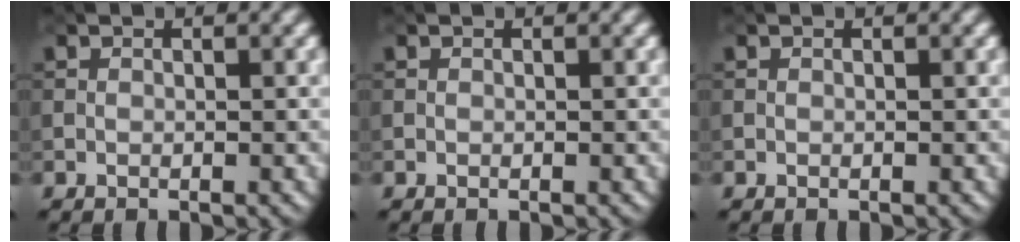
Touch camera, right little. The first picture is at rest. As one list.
[{"total": 0.0}, {"total": 0.0}]